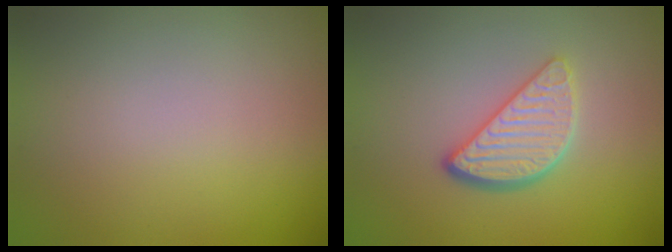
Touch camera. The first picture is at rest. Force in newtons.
{"total": 3.9, "press": 3.1, "slide": 2.4}